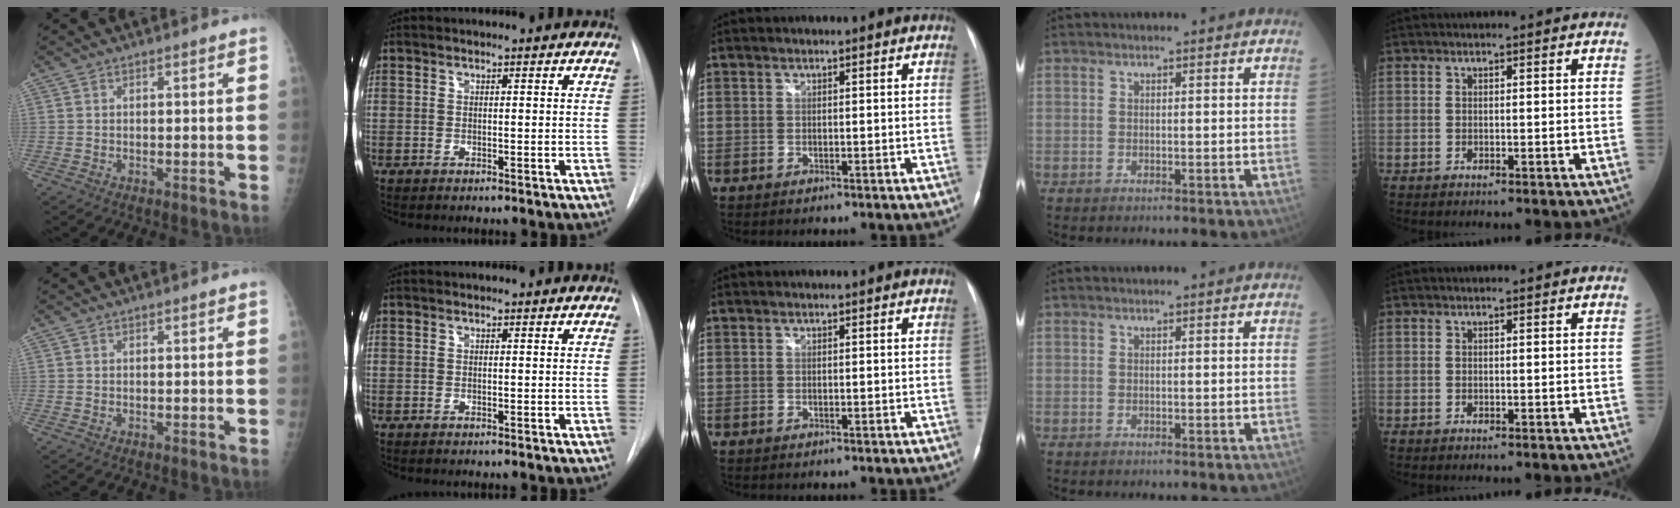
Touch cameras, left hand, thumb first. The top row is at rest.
{}